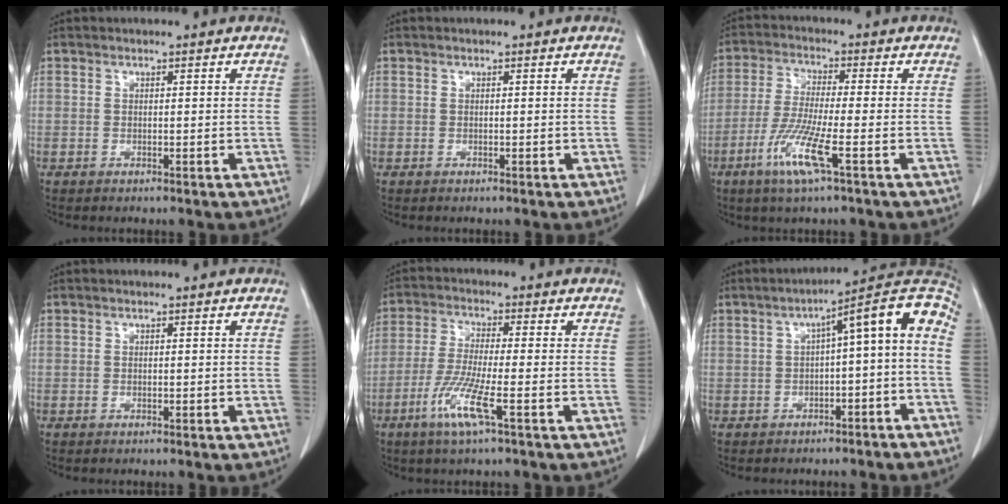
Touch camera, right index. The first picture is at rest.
{"total": 0.0}
{"total": 8.6, "force": [-3.9, -0.1, 7.6], "torque": [-0.158, -0.020, -0.080]}
{"total": 0.0}
{"total": 7.5, "force": [-3.5, -0.2, 6.7], "torque": [-0.139, -0.018, -0.072]}
{"total": 11.3, "force": [-1.0, 1.9, 11.1], "torque": [-0.152, 0.045, -0.015]}